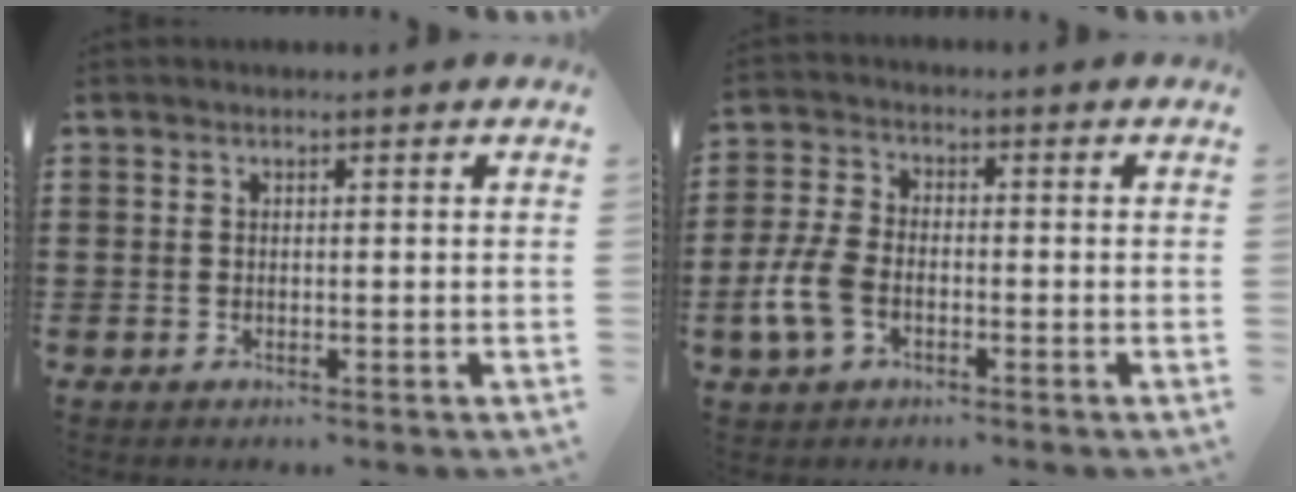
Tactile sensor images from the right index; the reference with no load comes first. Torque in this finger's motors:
{"motor_torque": [1.19, 0.95, 0.24, 0.10]}